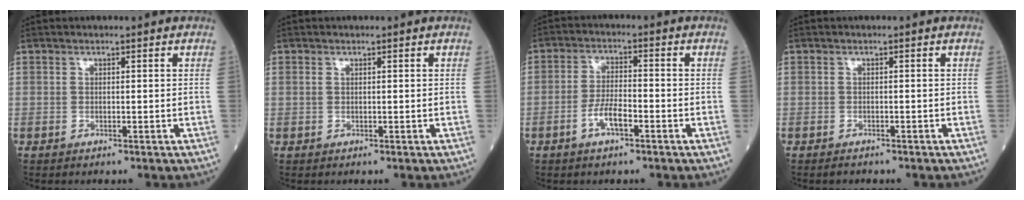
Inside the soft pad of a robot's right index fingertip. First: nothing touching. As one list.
[{"total": 0.7, "force": [0.3, 0.4, 0.4], "torque": [-0.014, 0.008, 0.008]}, {"total": 4.6, "force": [-2.3, 1.3, 3.8], "torque": [-0.069, 0.005, -0.045]}, {"total": 1.4, "force": [-1.3, 0.4, 0.5], "torque": [-0.011, -0.002, -0.015]}]